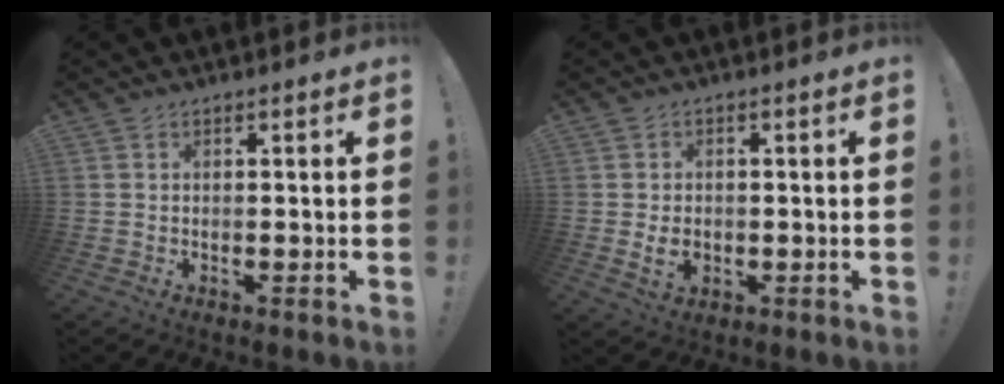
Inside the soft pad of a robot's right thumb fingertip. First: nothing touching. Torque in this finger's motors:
{"motor_torque": [-0.02, -0.05, 0.01, 0.10, -0.01]}